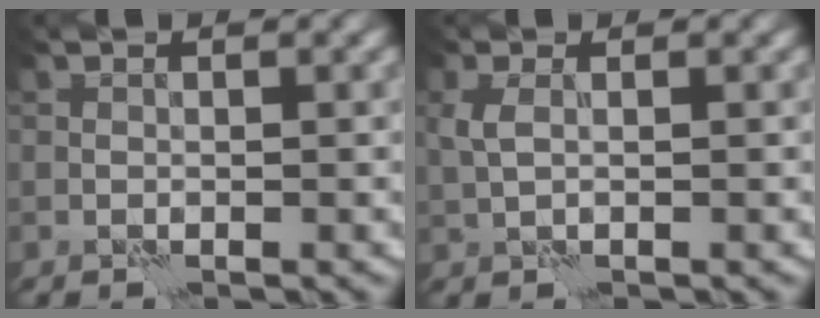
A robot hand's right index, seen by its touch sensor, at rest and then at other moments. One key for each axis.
{"total": 1.3, "fx": 0.5, "fy": 0.5, "fz": 1.1, "tx": -0.028, "ty": 0.001, "tz": 0.009}